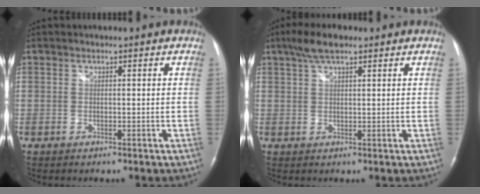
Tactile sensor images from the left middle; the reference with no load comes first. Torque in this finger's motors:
{"motor_torque": [0.58, -0.29, -0.09, 0.05]}